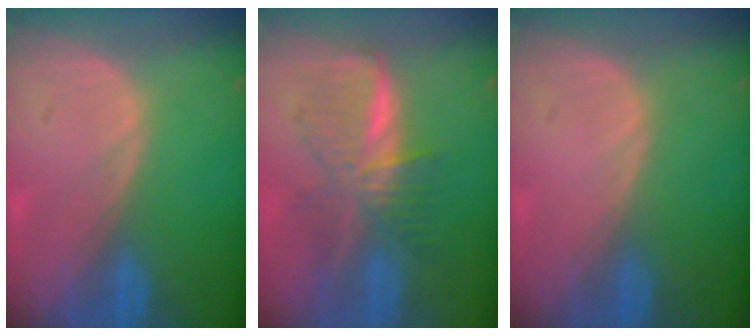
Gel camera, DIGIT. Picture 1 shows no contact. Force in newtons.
{"total": 7.2, "press": 7.2, "slide": 0.2}
{"total": 0.0}